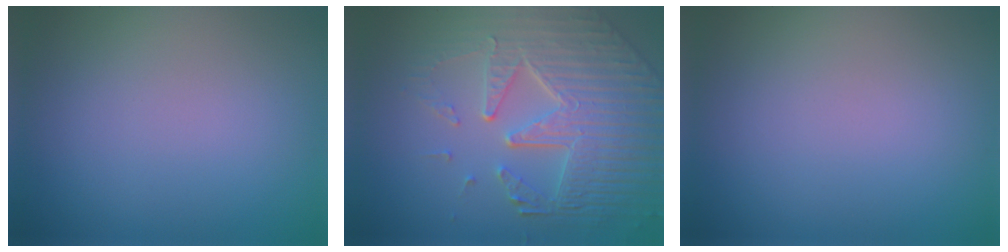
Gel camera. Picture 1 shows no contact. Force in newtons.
{"total": 8.4, "press": 5.8, "slide": 6.1}
{"total": 0.0}